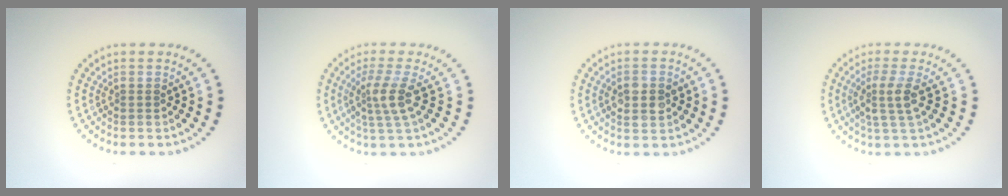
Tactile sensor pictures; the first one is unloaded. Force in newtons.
{"total": 2.9, "press": 2.2, "slide": 1.8}
{"total": 2.8, "press": 2.8, "slide": 0.1}
{"total": 2.7, "press": 2.2, "slide": 1.6}